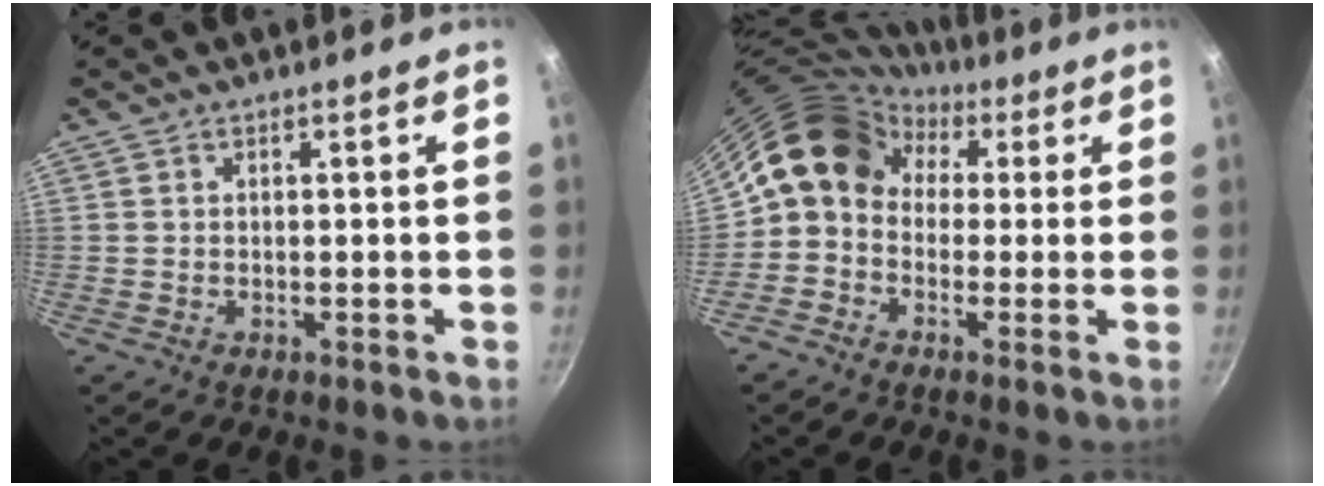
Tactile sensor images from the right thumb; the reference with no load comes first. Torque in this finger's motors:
{"motor_torque": [0.99, 2.73, 0.94, -1.10, 0.15]}